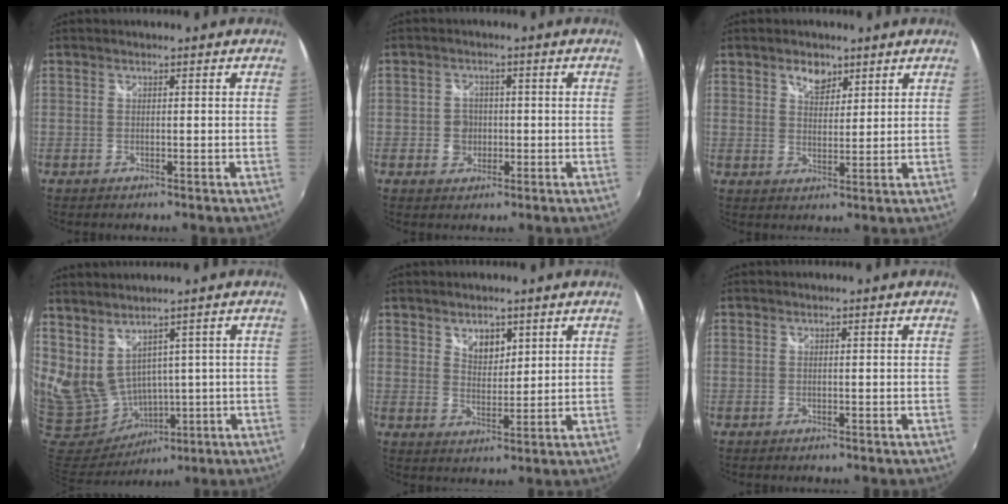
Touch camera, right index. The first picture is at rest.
{"total": 3.6, "force": [-0.7, 3.4, 1.0], "torque": [-0.018, 0.007, -0.011]}
{"total": 4.4, "force": [2.8, 2.6, 2.1], "torque": [-0.024, 0.004, 0.048]}
{"total": 14.3, "force": [4.3, 9.6, 9.7], "torque": [-0.223, -0.024, 0.128]}
{"total": 4.1, "force": [2.6, 2.5, 2.0], "torque": [-0.023, 0.000, 0.047]}
{"total": 0.0}